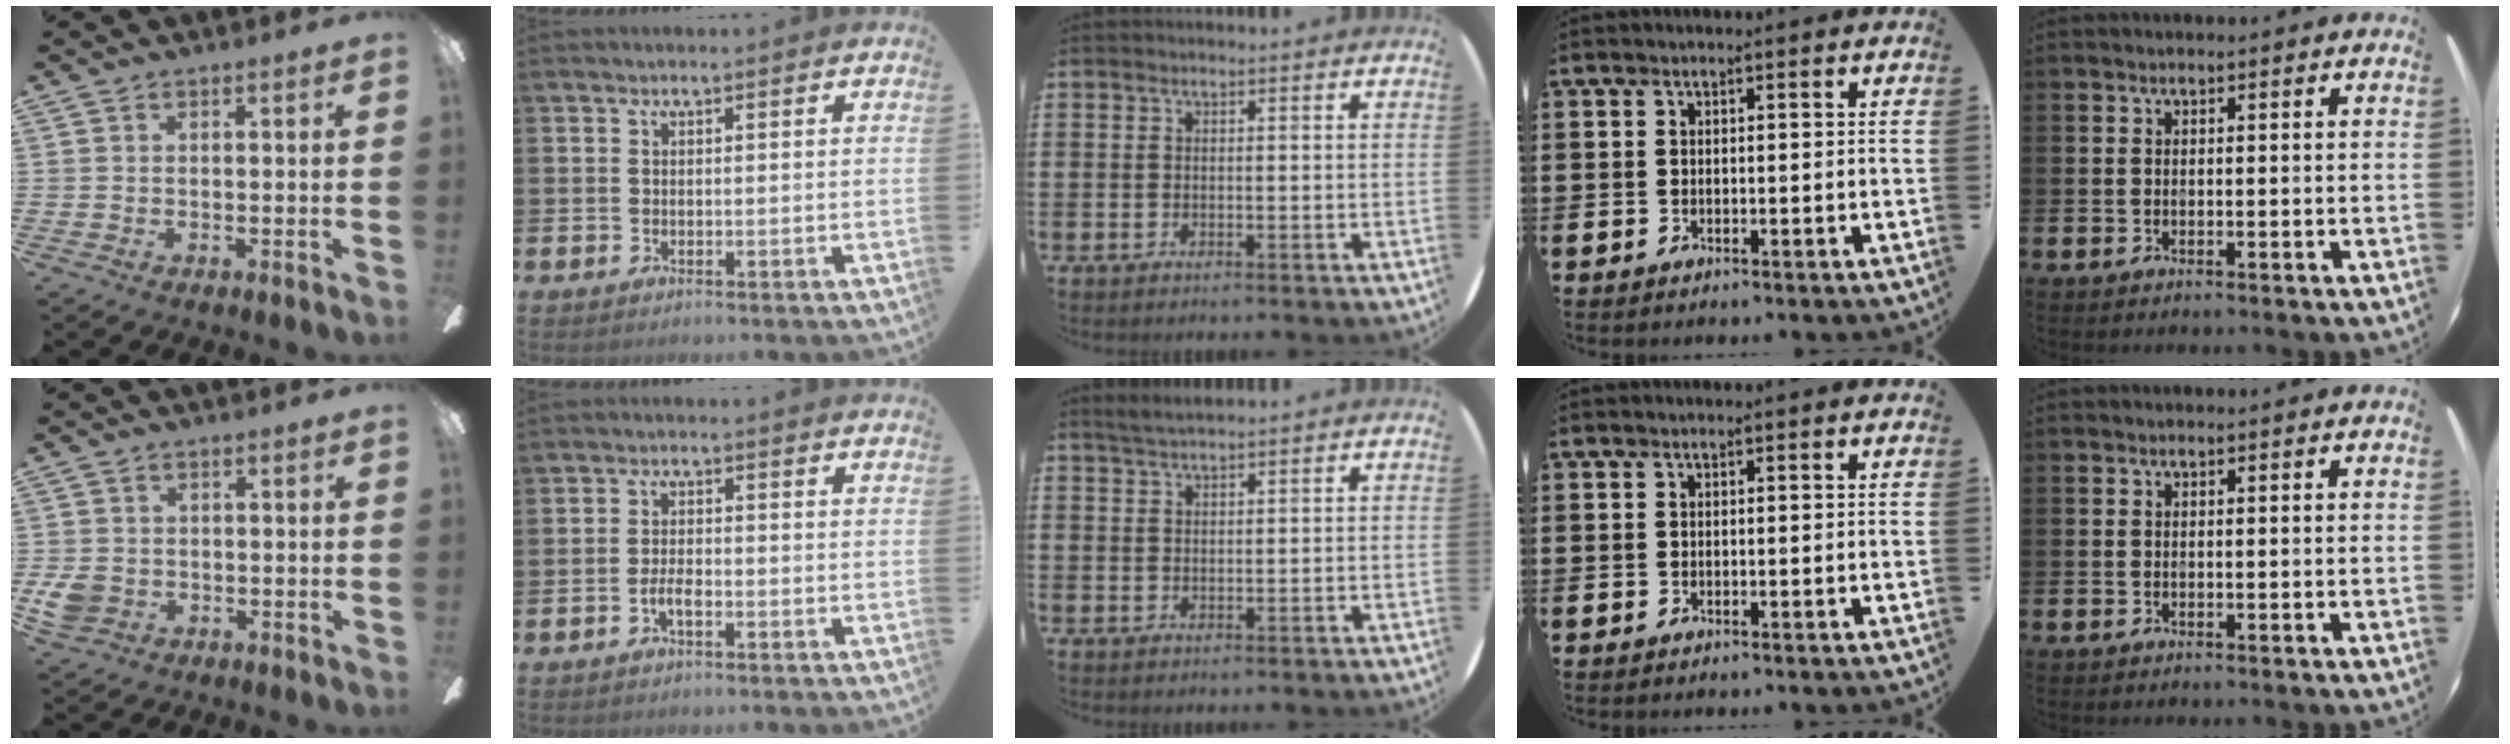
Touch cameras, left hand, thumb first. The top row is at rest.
{"thumb": {"total": 5.2, "force": [-1.1, 4.4, 2.5], "torque": [-0.056, 0.006, -0.021]}, "index": {"total": 2.3, "force": [-0.9, 0.9, 1.9], "torque": [-0.040, 0.004, -0.017]}, "middle": {"total": 1.8, "force": [1.7, 0.0, 0.7], "torque": [-0.015, 0.000, 0.033]}}